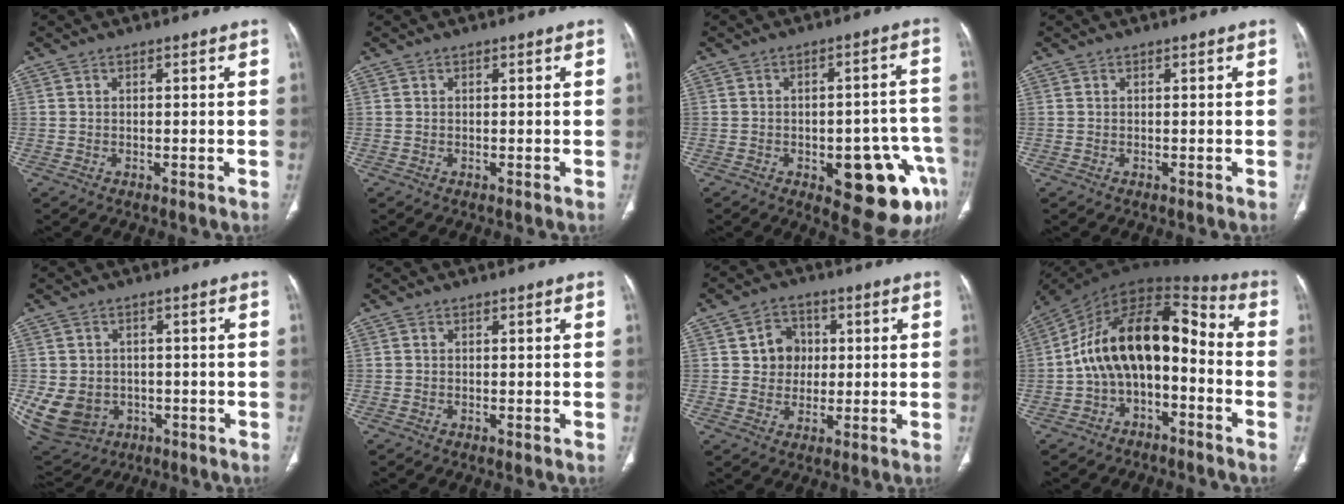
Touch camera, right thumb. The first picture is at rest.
{"total": 0.0}
{"total": 15.9, "force": [-6.2, 6.7, 13.1], "torque": [-0.109, 0.039, -0.060]}
{"total": 0.0}
{"total": 14.1, "force": [-3.1, 11.8, 6.9], "torque": [-0.156, 0.008, -0.026]}
{"total": 0.0}
{"total": 6.7, "force": [1.0, 6.0, 2.9], "torque": [-0.009, 0.004, 0.014]}
{"total": 17.4, "force": [-3.0, 10.1, 13.9], "torque": [-0.213, 0.091, -0.058]}